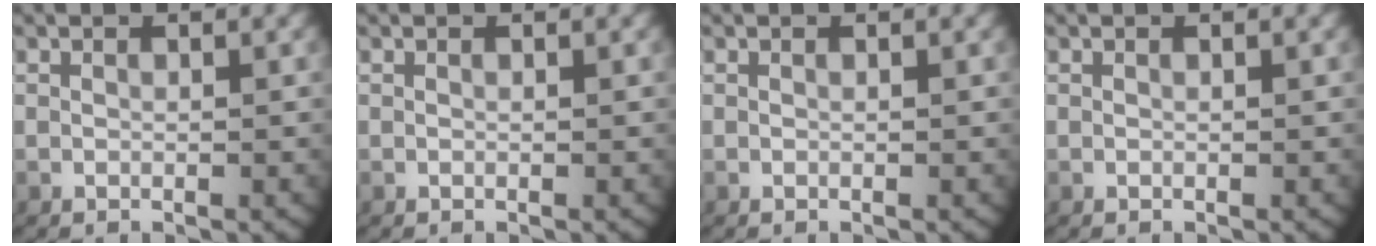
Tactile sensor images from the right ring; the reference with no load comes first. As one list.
[{"total": 0.0}, {"total": 0.0}, {"total": 0.0}]